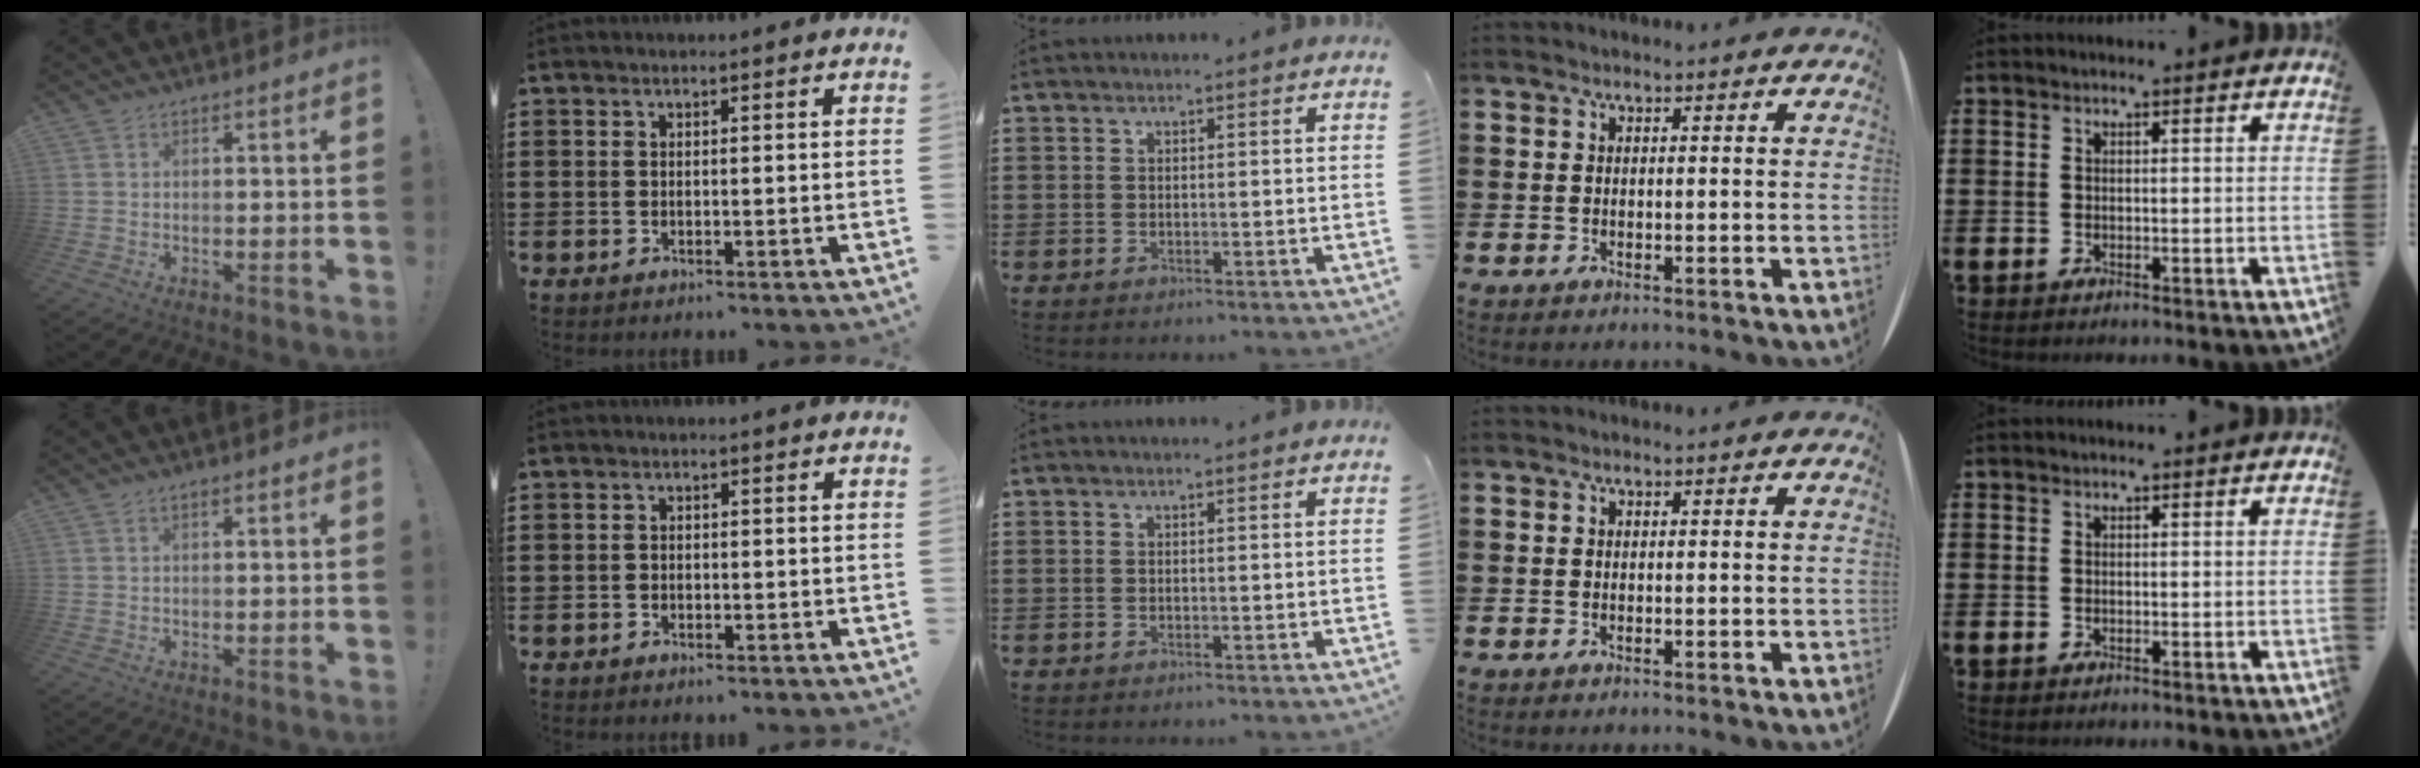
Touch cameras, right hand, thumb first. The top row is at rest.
{"thumb": {"total": 0.5, "force": [0.2, 0.0, 0.5], "torque": [-0.018, 0.004, 0.005]}, "index": {"total": 0.8, "force": [-0.4, 0.6, 0.2], "torque": [-0.005, 0.002, -0.010]}}